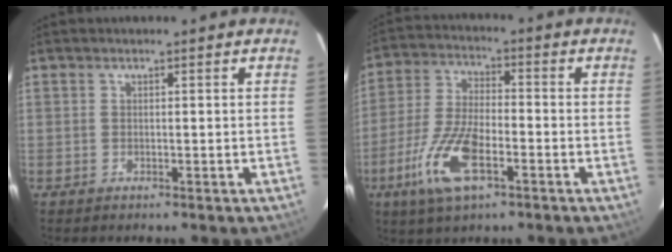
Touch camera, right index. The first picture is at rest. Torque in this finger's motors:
{"motor_torque": [1.19, -0.95, 0.58, 0.08]}